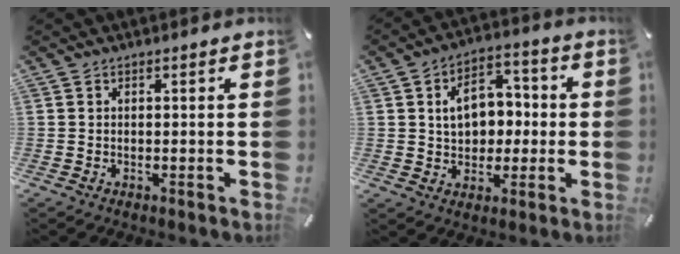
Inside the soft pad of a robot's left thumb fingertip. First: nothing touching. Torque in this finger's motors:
{"motor_torque": [0.27, 0.35, 0.56, 0.36, 0.10]}